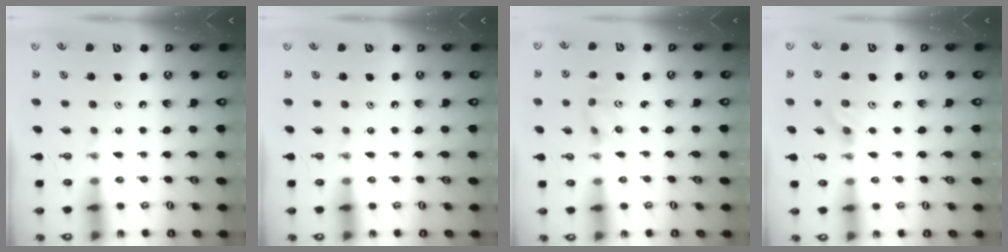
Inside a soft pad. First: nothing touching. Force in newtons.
{"total": 0.0}
{"total": 2.3, "press": 2.0, "slide": 1.1}
{"total": 3.8, "press": 3.4, "slide": 1.6}